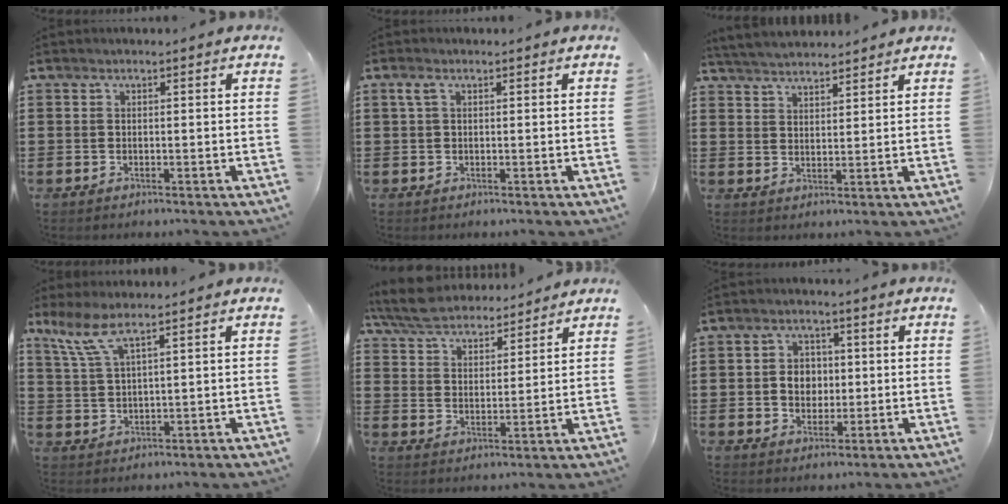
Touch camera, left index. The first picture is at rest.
{"total": 1.8, "force": [0.5, 0.9, 1.5], "torque": [-0.042, 0.004, 0.004]}
{"total": 4.0, "force": [3.9, 0.5, 0.4], "torque": [-0.021, -0.010, 0.072]}
{"total": 5.7, "force": [3.8, 1.1, 4.2], "torque": [-0.099, -0.004, 0.066]}
{"total": 6.6, "force": [6.1, 1.8, 1.8], "torque": [-0.062, -0.021, 0.111]}
{"total": 4.3, "force": [-0.1, 3.6, 2.2], "torque": [-0.048, 0.009, -0.008]}